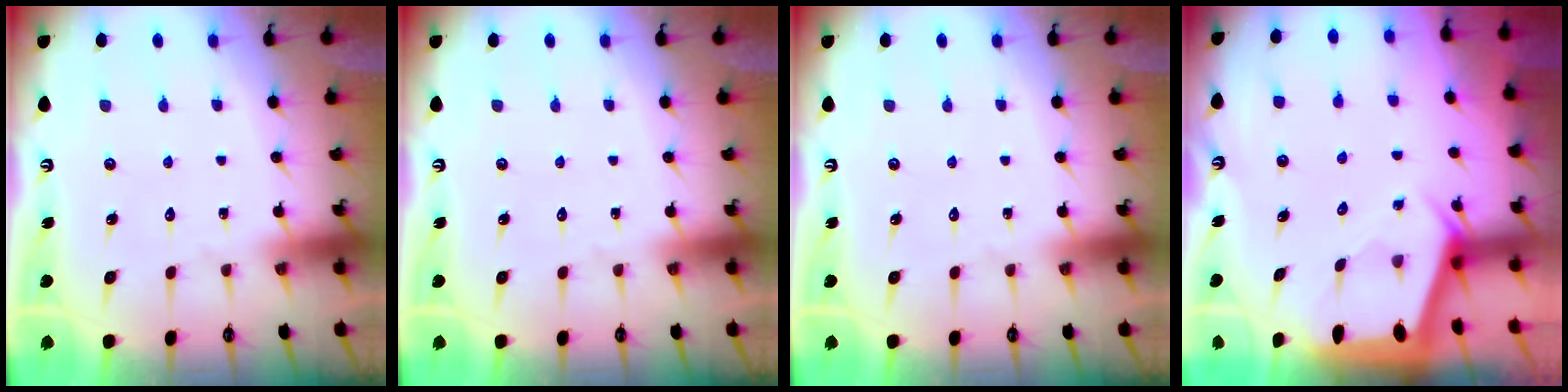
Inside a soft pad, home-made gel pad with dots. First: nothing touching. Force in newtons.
{"total": 0.0}
{"total": 0.0}
{"total": 2.1, "press": 2.0, "slide": 0.4}